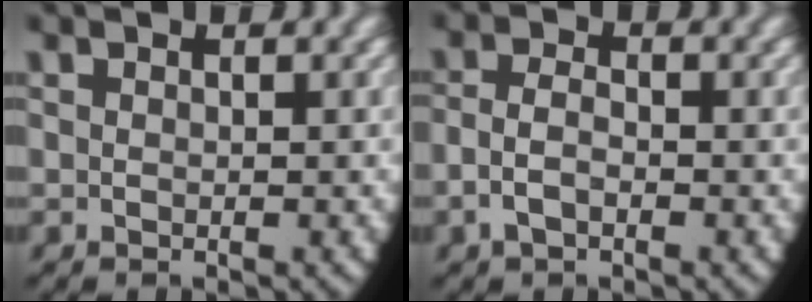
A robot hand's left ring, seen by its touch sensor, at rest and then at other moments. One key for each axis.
{"total": 2.6, "fx": -0.9, "fy": 1.7, "fz": 1.7, "tx": -0.050, "ty": -0.015, "tz": -0.011}